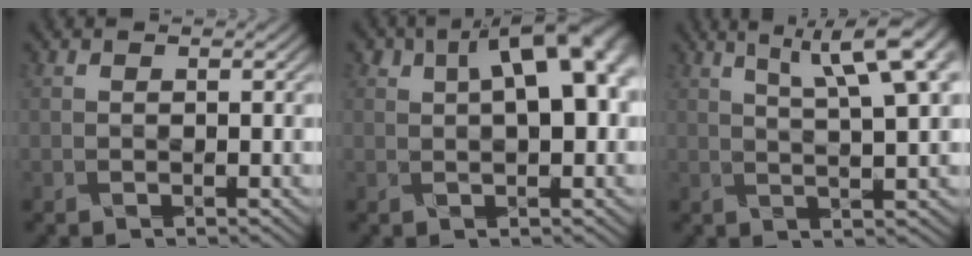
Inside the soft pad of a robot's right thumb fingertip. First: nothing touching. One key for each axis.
{"total": 9.0, "fx": 2.4, "fy": 4.1, "fz": 7.7, "tx": -0.105, "ty": 0.021, "tz": 0.032}
{"total": 9.9, "fx": 5.0, "fy": 2.0, "fz": 8.3, "tx": -0.121, "ty": 0.026, "tz": 0.073}